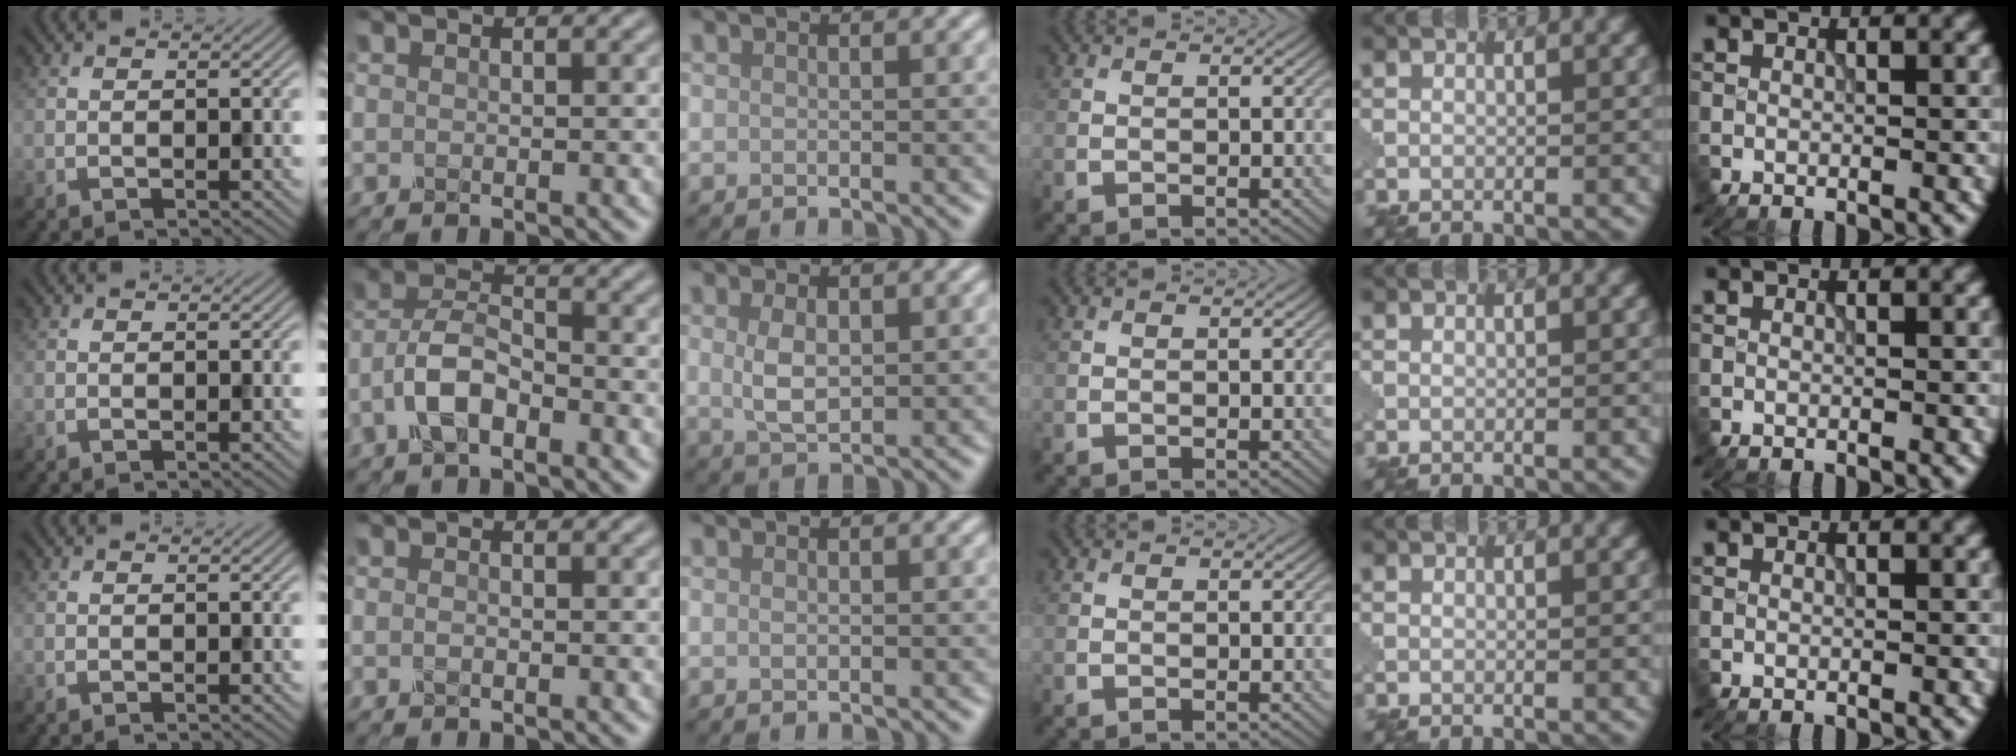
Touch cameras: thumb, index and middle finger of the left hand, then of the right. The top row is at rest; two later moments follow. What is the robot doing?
{"motion": "close", "object": "eyeshadow palette"}